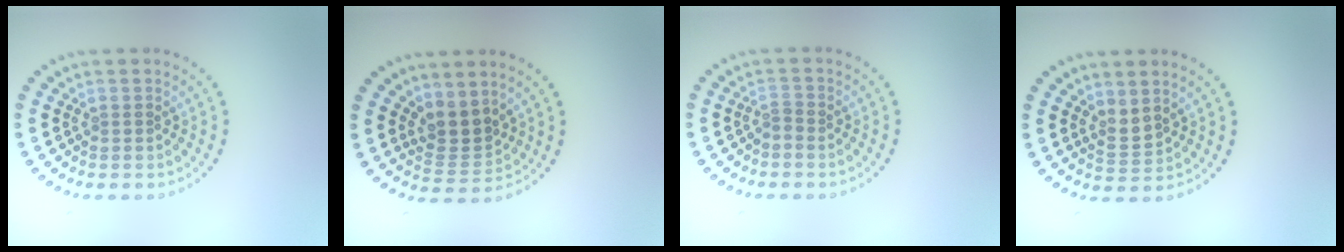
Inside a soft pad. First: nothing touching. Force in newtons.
{"total": 2.8, "press": 2.1, "slide": 1.8}
{"total": 0.6, "press": 0.2, "slide": 0.5}
{"total": 1.5, "press": 1.2, "slide": 0.9}